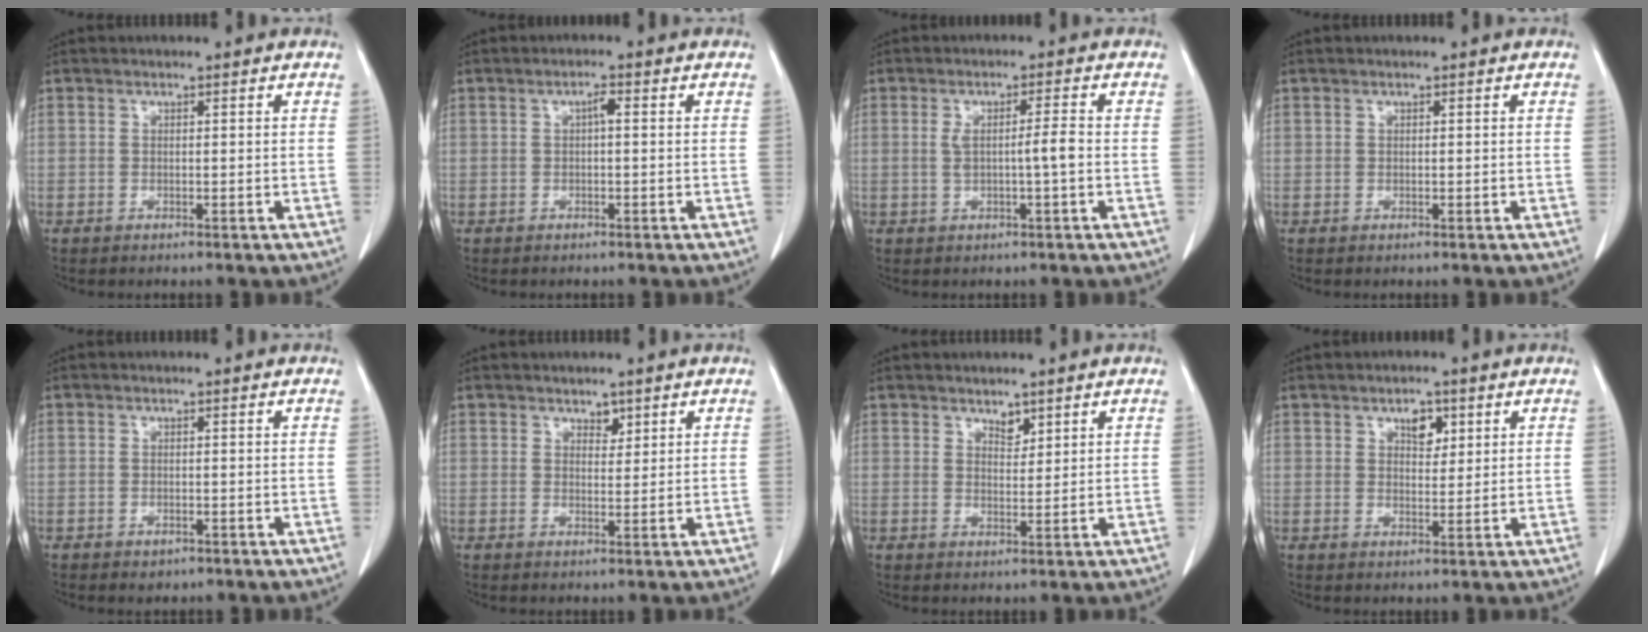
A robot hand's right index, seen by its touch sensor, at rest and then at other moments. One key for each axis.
{"total": 1.4, "fx": 0.1, "fy": 0.3, "fz": 1.4, "tx": -0.023, "ty": 0.004, "tz": 0.002}
{"total": 3.6, "fx": -0.1, "fy": -0.1, "fz": 3.6, "tx": -0.064, "ty": 0.006, "tz": 0.004}
{"total": 0.0}
{"total": 1.1, "fx": -0.7, "fy": 0.6, "fz": 0.6, "tx": -0.010, "ty": 0.000, "tz": -0.006}
{"total": 1.6, "fx": 1.2, "fy": 0.9, "fz": 0.6, "tx": -0.005, "ty": -0.005, "tz": 0.017}
{"total": 1.9, "fx": 1.5, "fy": 0.9, "fz": 0.8, "tx": -0.012, "ty": -0.006, "tz": 0.027}
{"total": 3.2, "fx": 1.6, "fy": 1.8, "fz": 2.2, "tx": -0.032, "ty": 0.001, "tz": 0.027}